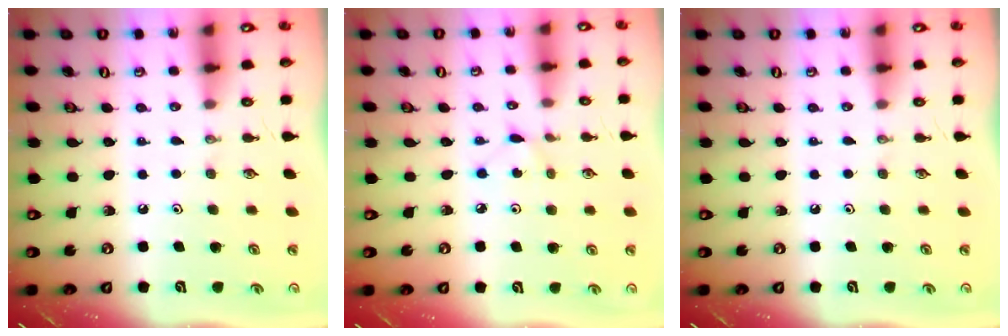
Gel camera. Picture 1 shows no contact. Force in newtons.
{"total": 2.6, "press": 2.5, "slide": 0.3}
{"total": 0.0}